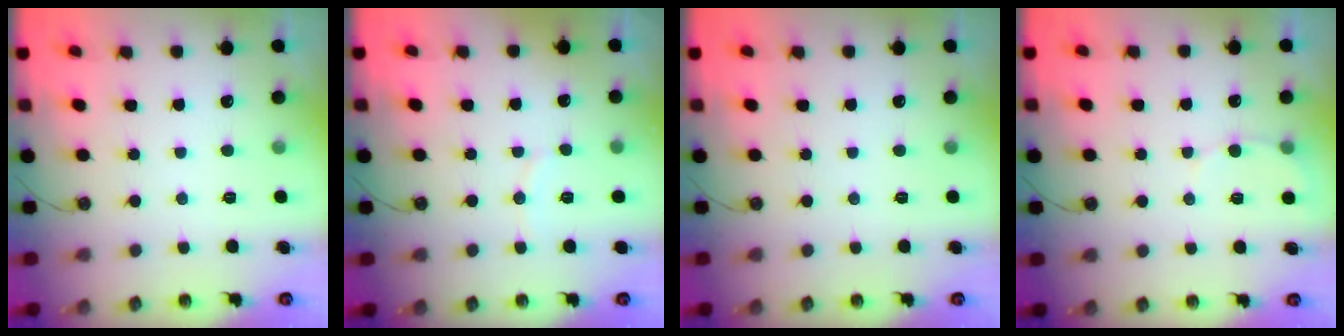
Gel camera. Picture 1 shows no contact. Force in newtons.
{"total": 5.3, "press": 5.3, "slide": 0.6}
{"total": 0.0}
{"total": 4.3, "press": 4.3, "slide": 0.4}